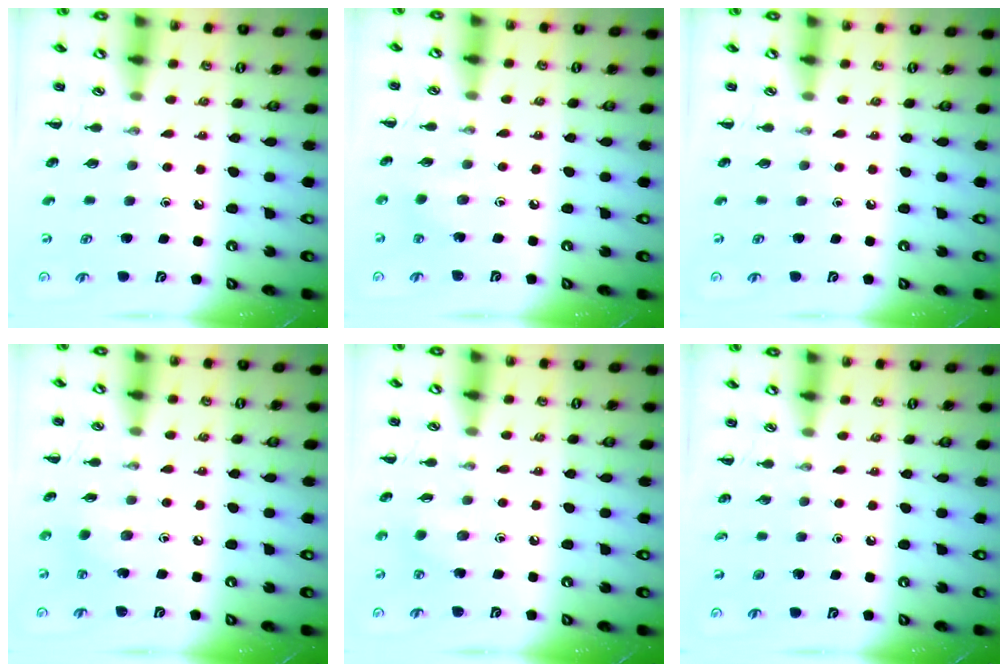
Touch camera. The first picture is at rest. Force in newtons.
{"total": 2.2, "press": 2.1, "slide": 0.7}
{"total": 0.0}
{"total": 3.1, "press": 3.0, "slide": 0.8}
{"total": 2.8, "press": 2.7, "slide": 0.7}
{"total": 0.0}